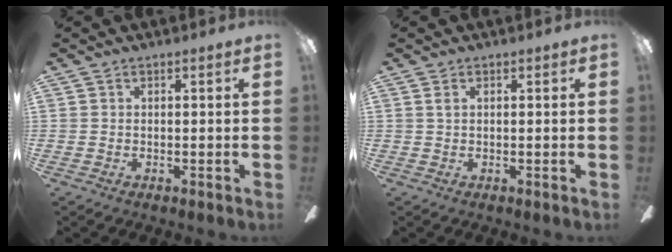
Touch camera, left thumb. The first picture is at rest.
{"total": 1.0, "force": [0.6, 0.4, 0.7], "torque": [-0.016, 0.003, 0.010]}